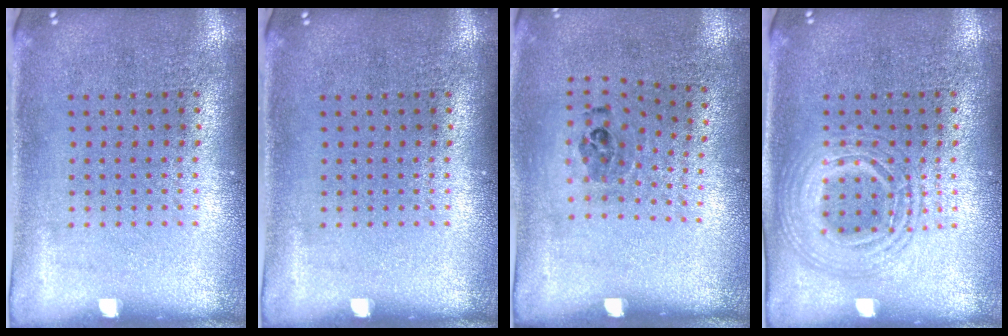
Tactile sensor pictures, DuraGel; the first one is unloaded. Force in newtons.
{"total": 0.0}
{"total": 1.1, "press": 0.7, "slide": 0.8}
{"total": 2.9, "press": 2.9, "slide": 0.3}